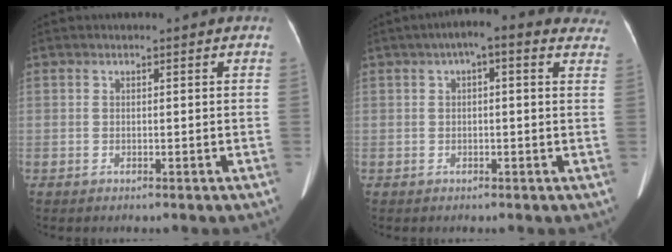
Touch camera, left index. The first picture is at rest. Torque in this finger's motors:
{"motor_torque": [0.01, -0.14, 0.04, 0.00]}